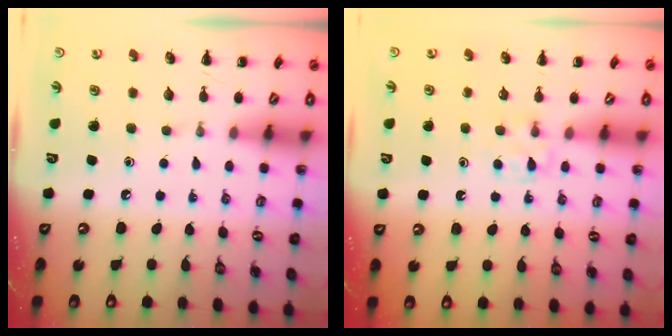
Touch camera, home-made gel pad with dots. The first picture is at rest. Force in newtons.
{"total": 3.9, "press": 3.6, "slide": 1.3}